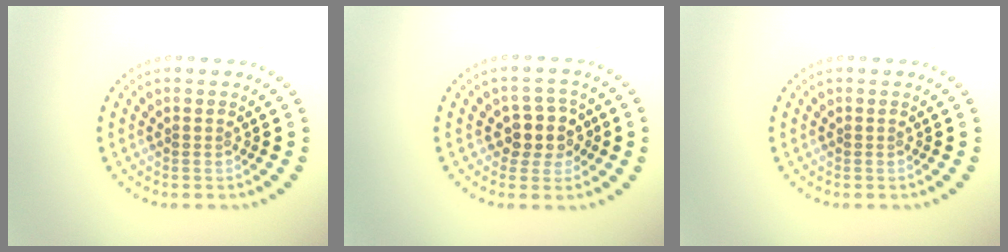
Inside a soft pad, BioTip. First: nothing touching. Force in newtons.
{"total": 2.9, "press": 2.5, "slide": 1.5}
{"total": 0.0}